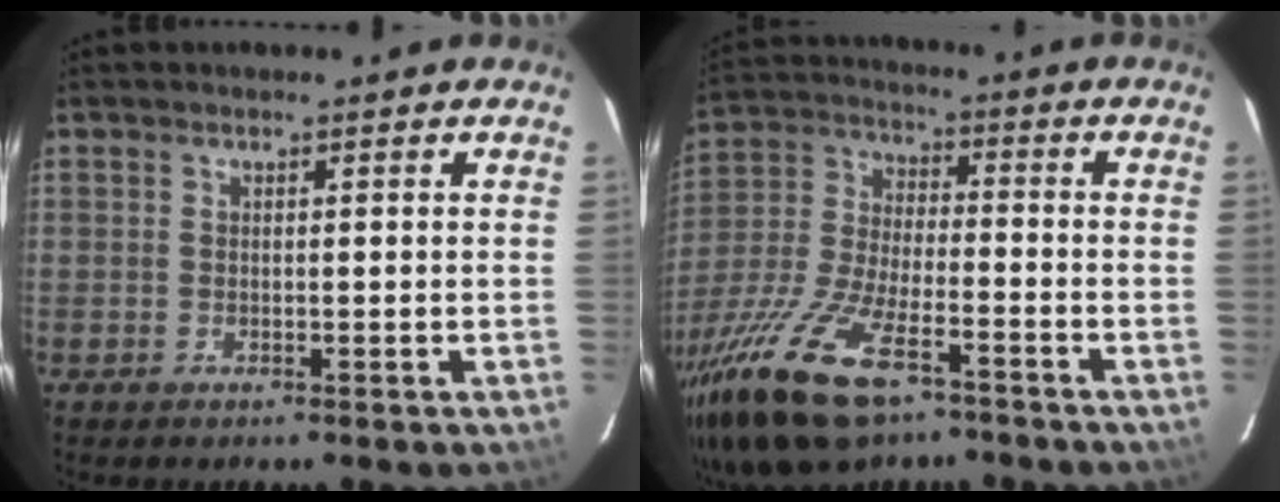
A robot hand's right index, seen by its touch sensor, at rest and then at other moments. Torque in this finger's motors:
{"motor_torque": [2.03, -0.11, 0.59, 0.21]}